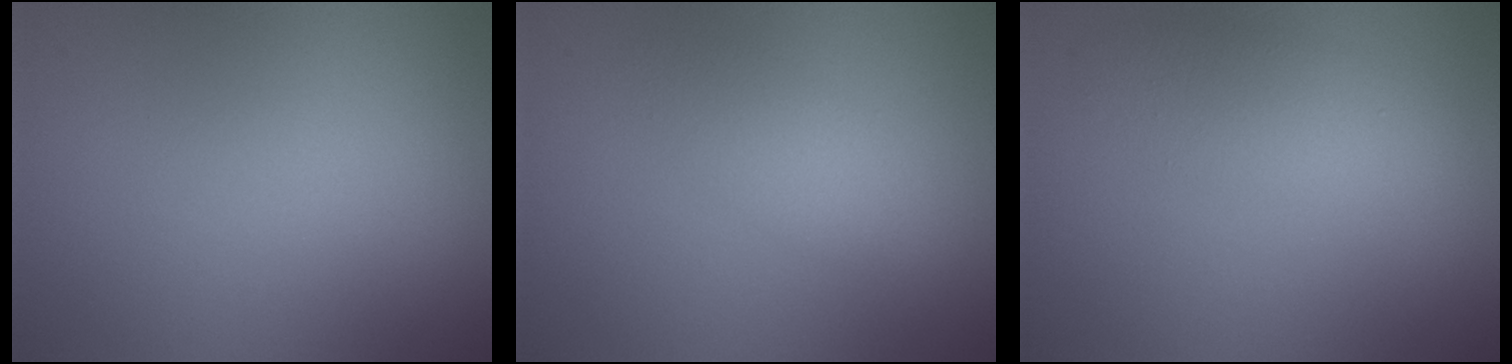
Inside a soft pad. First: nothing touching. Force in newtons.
{"total": 2.1, "press": 2.1, "slide": 0.1}
{"total": 2.6, "press": 2.6, "slide": 0.1}